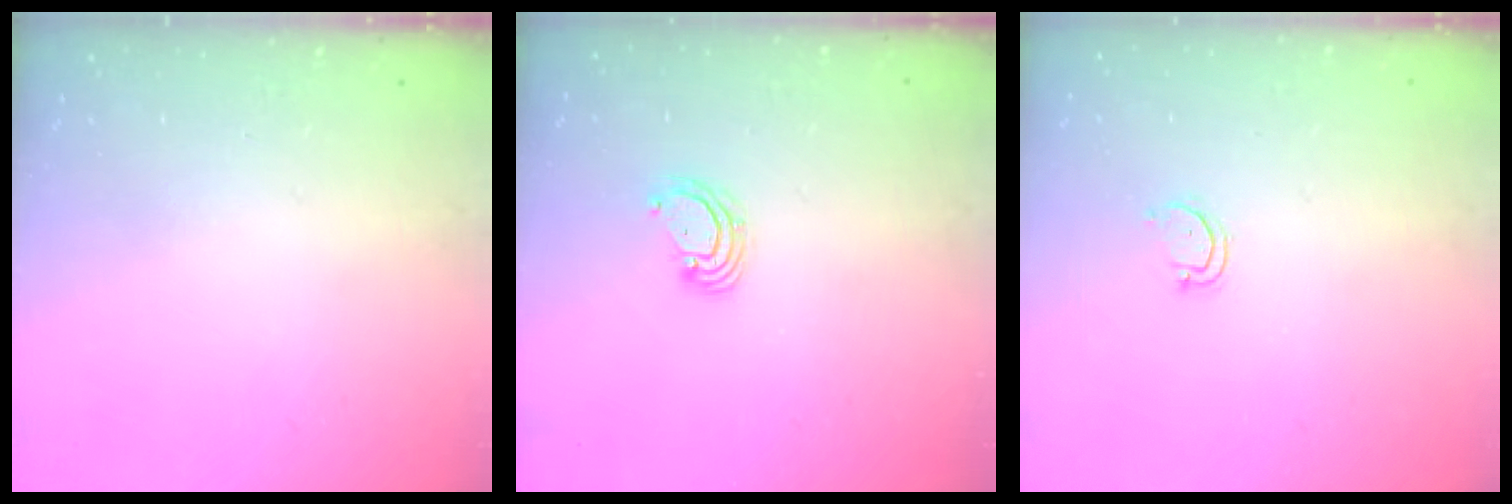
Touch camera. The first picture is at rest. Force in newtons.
{"total": 3.9, "press": 3.8, "slide": 0.4}
{"total": 2.6, "press": 2.6, "slide": 0.2}